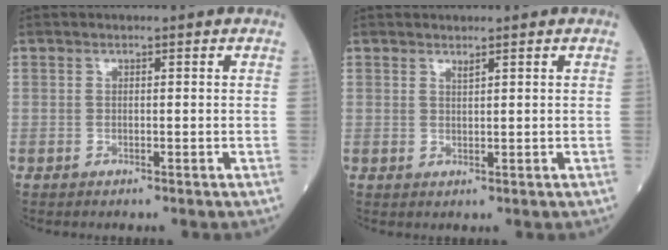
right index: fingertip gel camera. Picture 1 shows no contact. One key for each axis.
{"total": 0.6, "fx": 0.5, "fy": -0.1, "fz": 0.3, "tx": -0.011, "ty": -0.007, "tz": 0.012}